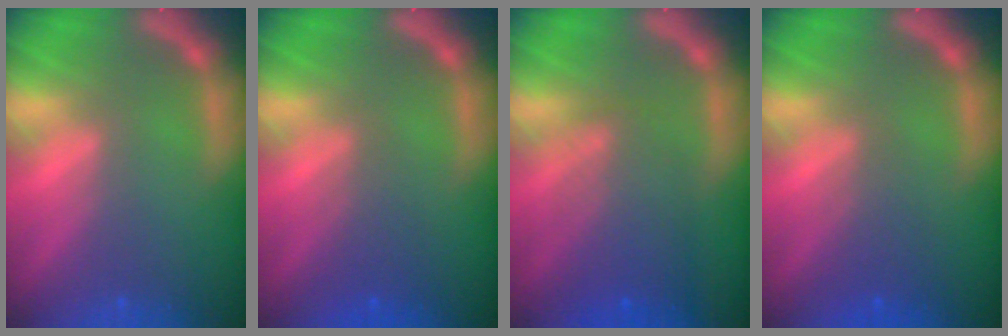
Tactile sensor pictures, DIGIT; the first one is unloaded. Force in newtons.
{"total": 2.5}
{"total": 5.6}
{"total": 2.5}